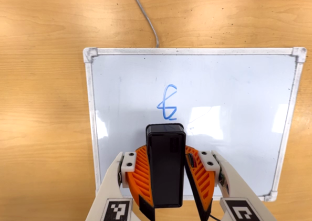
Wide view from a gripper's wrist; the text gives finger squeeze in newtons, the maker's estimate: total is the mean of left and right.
{"total": 7.6, "left": 7.9, "right": 7.4}